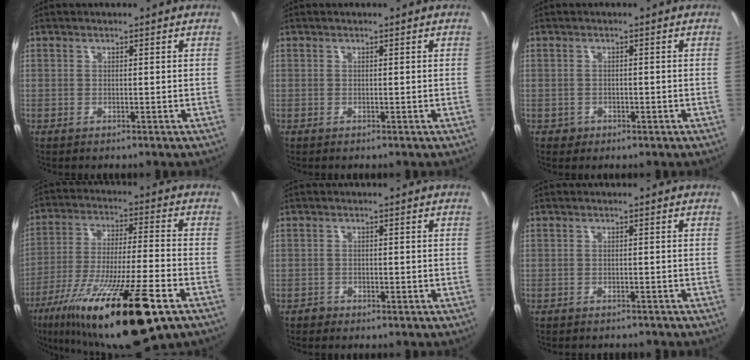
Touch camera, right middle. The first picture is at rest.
{"total": 0.0}
{"total": 1.5, "force": [-0.5, 1.4, 0.4], "torque": [-0.010, -0.004, -0.008]}
{"total": 24.4, "force": [-14.5, 3.9, 19.2], "torque": [-0.351, -0.055, -0.246]}
{"total": 0.9, "force": [-0.8, 0.4, 0.0], "torque": [-0.001, -0.002, -0.017]}
{"total": 1.8, "force": [-1.7, 0.4, 0.4], "torque": [-0.014, -0.009, -0.026]}